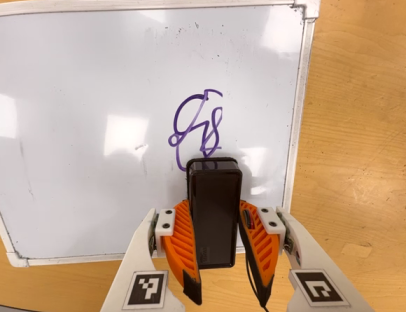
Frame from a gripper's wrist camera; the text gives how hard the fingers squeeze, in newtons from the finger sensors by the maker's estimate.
{"total": 5.5, "left": 4.7, "right": 6.2}